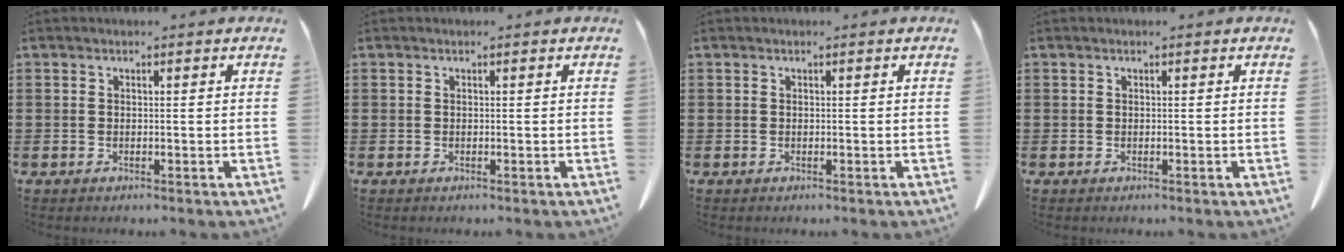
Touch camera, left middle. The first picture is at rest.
{"total": 0.0}
{"total": 0.0}
{"total": 0.0}